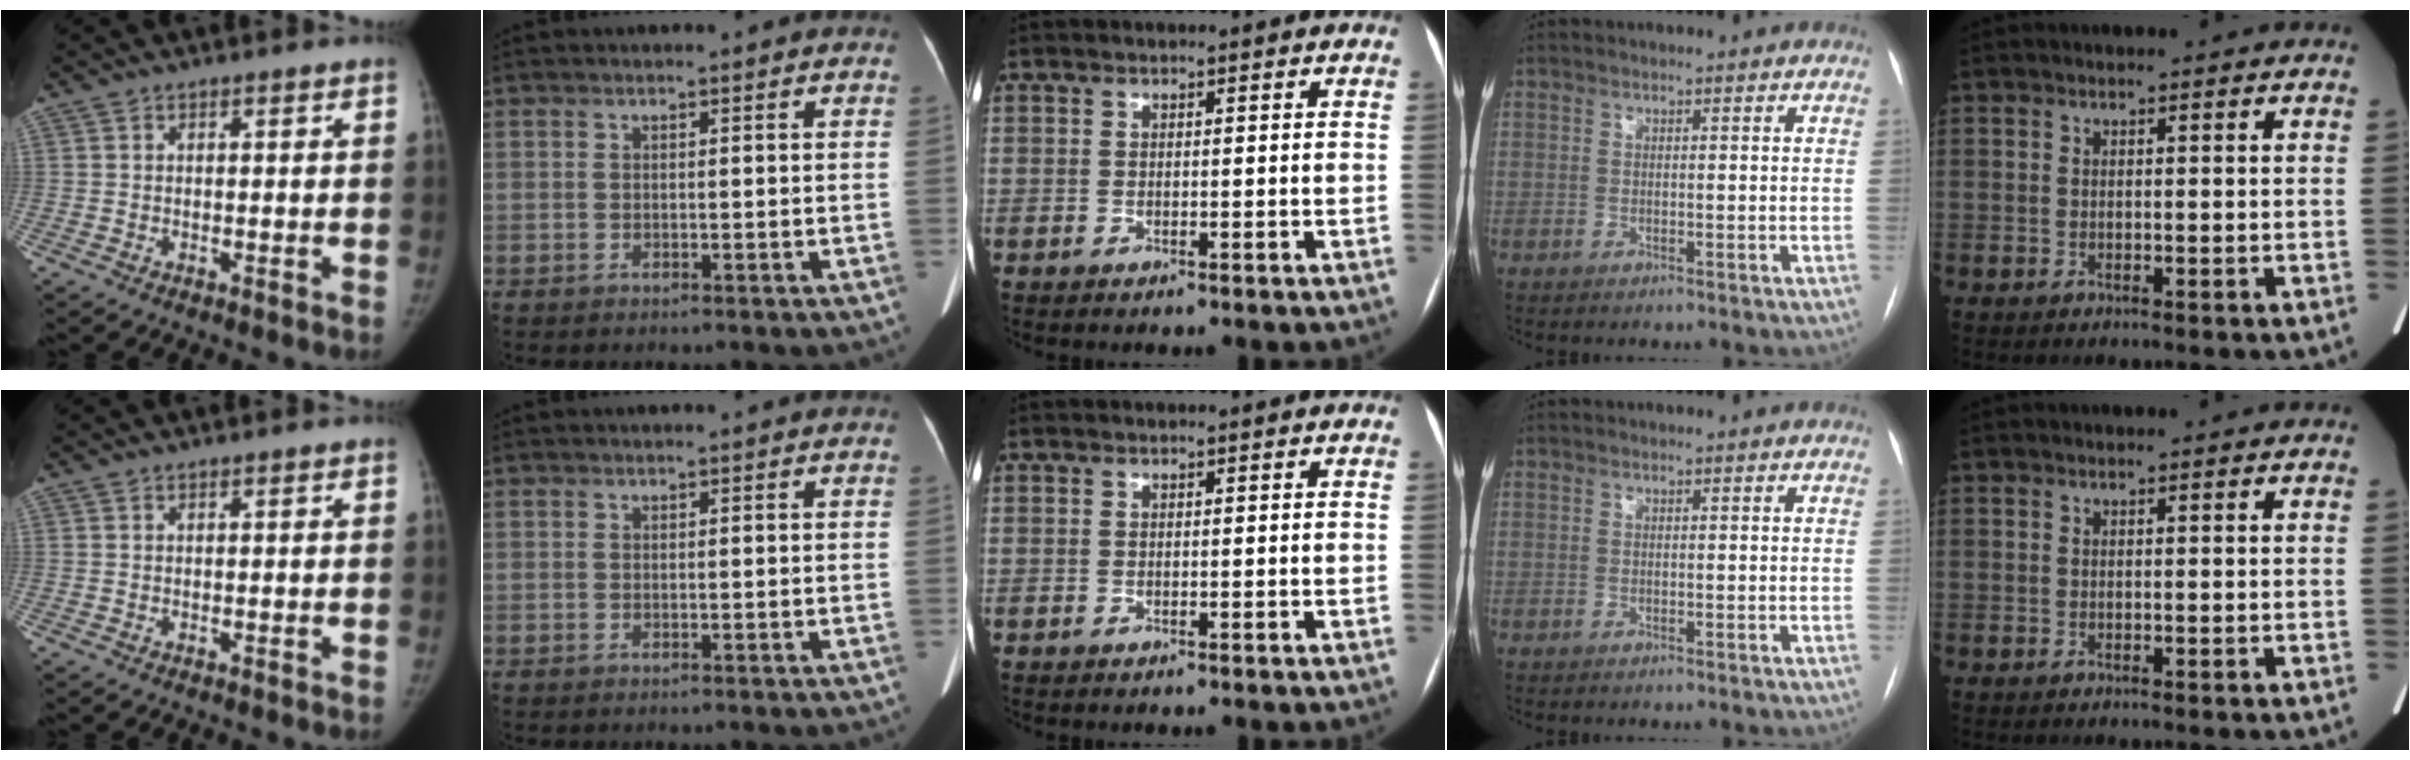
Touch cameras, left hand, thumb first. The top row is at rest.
{}